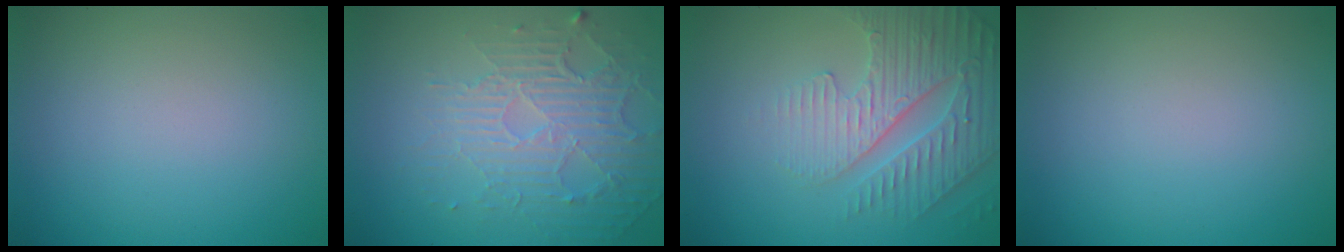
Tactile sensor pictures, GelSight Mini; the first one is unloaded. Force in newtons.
{"total": 5.6, "press": 3.5, "slide": 4.4}
{"total": 4.6, "press": 4.1, "slide": 2.0}
{"total": 0.0}